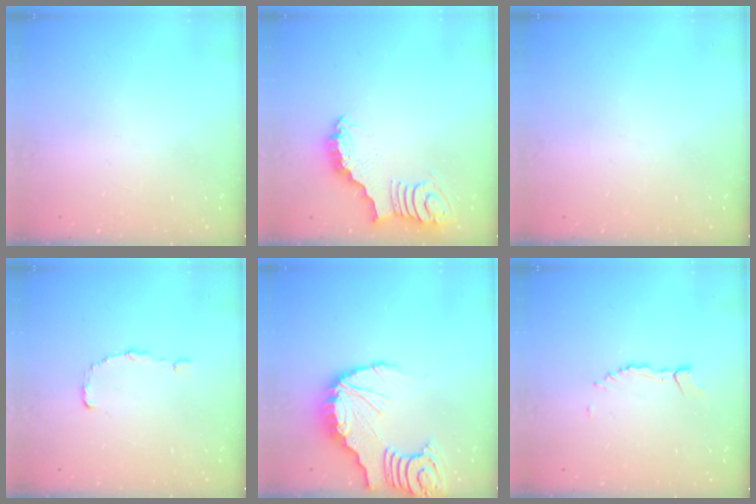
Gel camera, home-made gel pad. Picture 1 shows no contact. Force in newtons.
{"total": 3.3, "press": 3.3, "slide": 0.6}
{"total": 0.0}
{"total": 0.0}
{"total": 10.0, "press": 9.9, "slide": 1.2}
{"total": 1.7, "press": 1.7, "slide": 0.2}